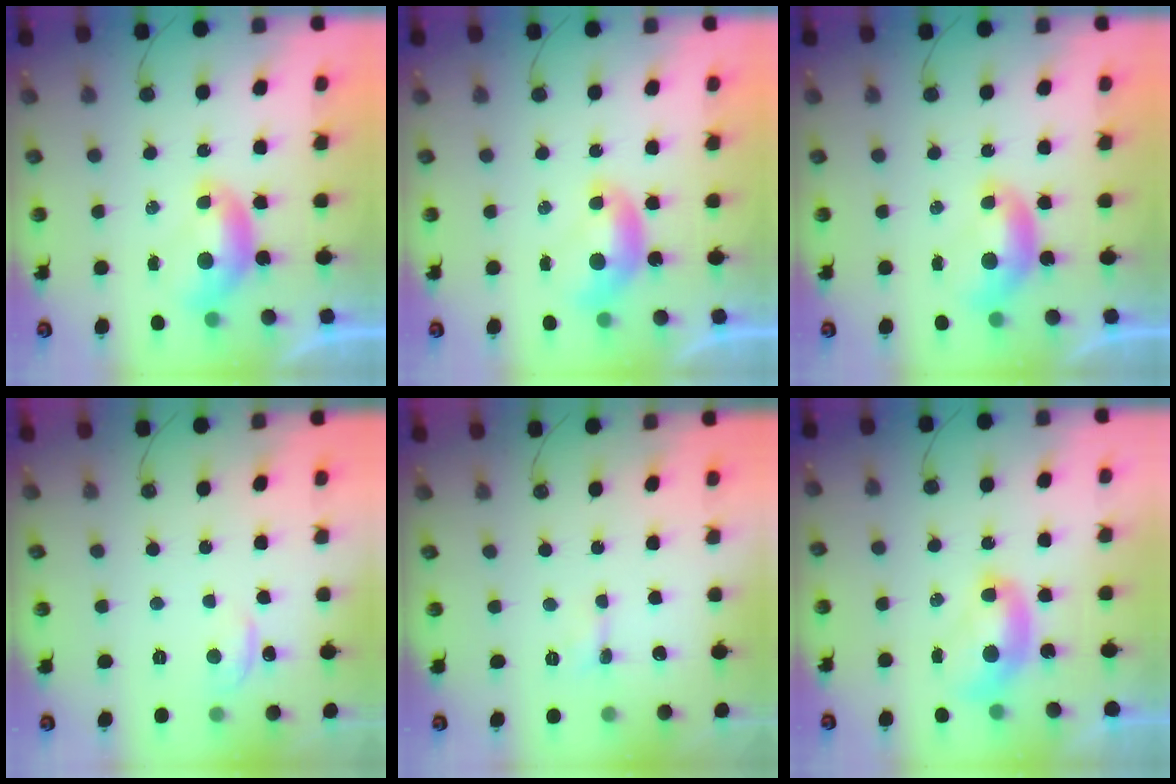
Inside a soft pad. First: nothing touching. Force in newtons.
{"total": 0.0}
{"total": 0.0}
{"total": 1.1, "press": 0.8, "slide": 0.7}
{"total": 1.0, "press": 1.0, "slide": 0.1}
{"total": 2.7, "press": 2.6, "slide": 0.6}